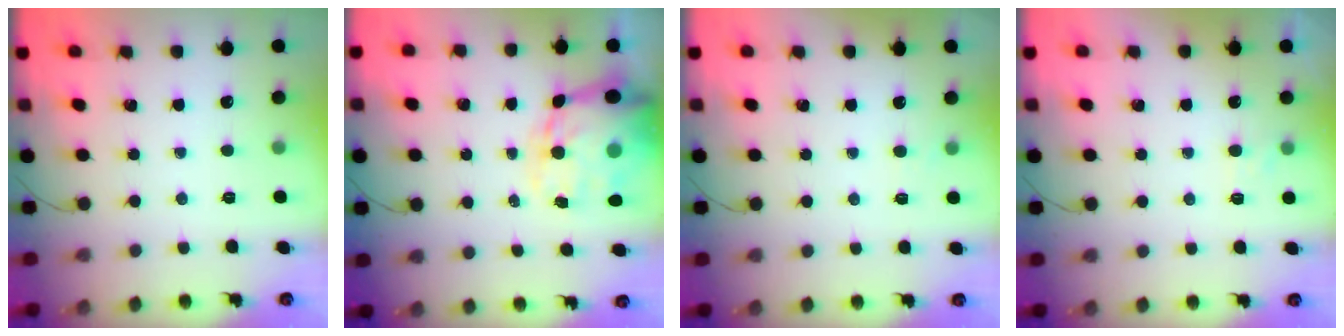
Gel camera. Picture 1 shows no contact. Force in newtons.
{"total": 17.6, "press": 17.0, "slide": 4.7}
{"total": 3.1, "press": 2.8, "slide": 1.2}
{"total": 4.8, "press": 4.6, "slide": 1.3}